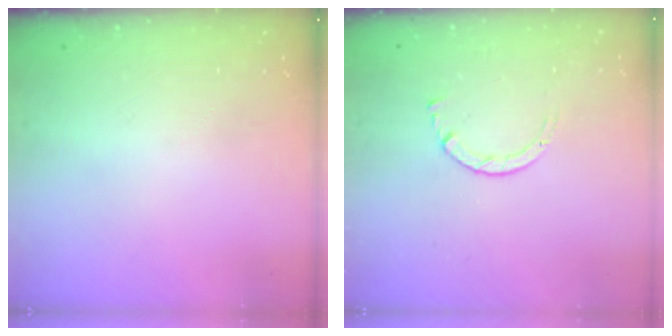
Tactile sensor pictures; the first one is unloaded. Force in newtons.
{"total": 2.7, "press": 2.7, "slide": 0.3}